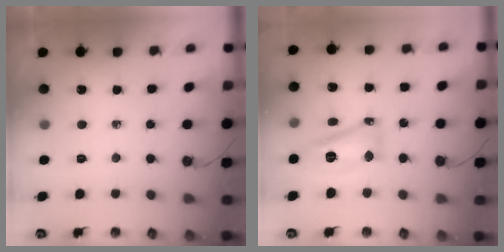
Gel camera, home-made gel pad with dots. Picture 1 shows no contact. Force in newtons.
{"total": 13.5, "press": 13.4, "slide": 1.4}